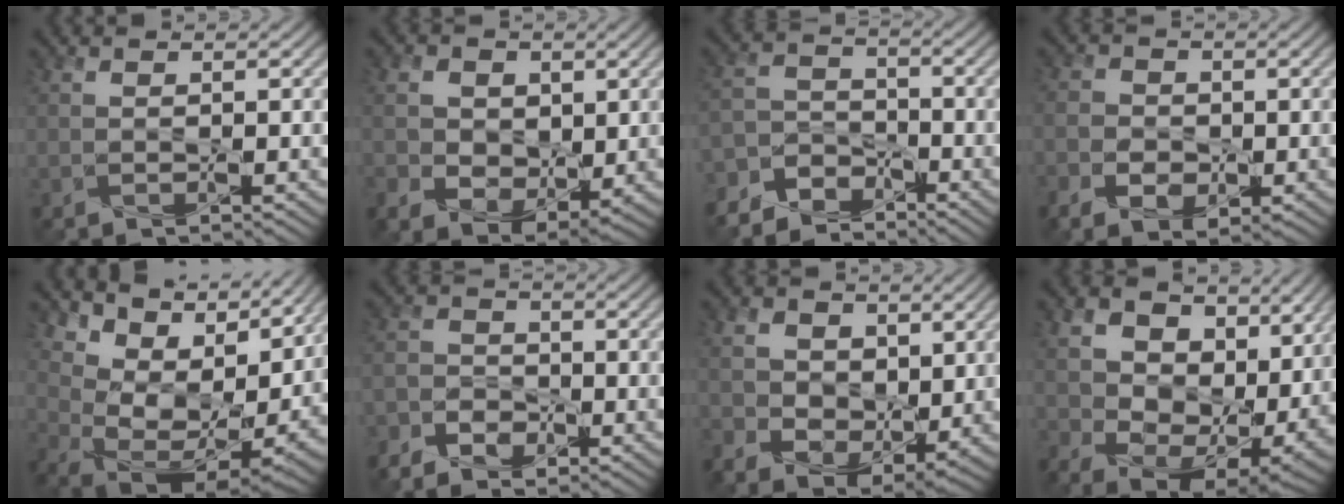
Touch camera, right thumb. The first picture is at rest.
{"total": 5.7, "force": [0.6, 4.7, 3.2], "torque": [-0.089, -0.016, 0.012]}
{"total": 6.6, "force": [-5.8, 3.1, 0.9], "torque": [-0.022, -0.005, -0.129]}
{"total": 4.1, "force": [-1.9, 3.0, 2.1], "torque": [-0.034, -0.007, -0.039]}
{"total": 13.0, "force": [8.3, 6.3, 7.7], "torque": [-0.157, 0.016, 0.145]}
{"total": 4.1, "force": [-3.2, 2.3, 1.1], "torque": [-0.018, 0.002, -0.070]}
{"total": 6.2, "force": [1.1, 4.9, 3.5], "torque": [-0.095, -0.014, 0.017]}
{"total": 13.1, "force": [4.3, 9.4, 8.2], "torque": [-0.176, -0.007, 0.079]}